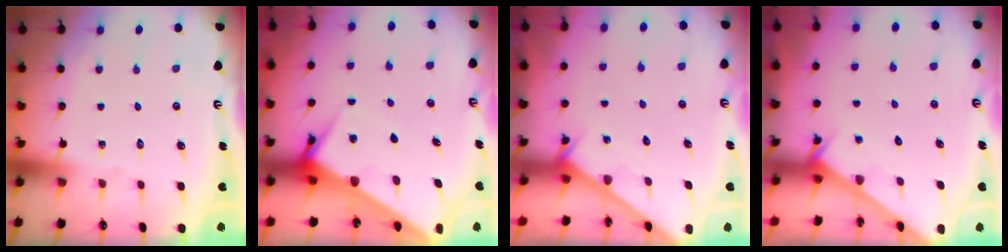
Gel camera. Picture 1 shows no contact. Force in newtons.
{"total": 7.3, "press": 7.3, "slide": 0.7}
{"total": 2.0, "press": 2.0, "slide": 0.1}
{"total": 2.0, "press": 2.0, "slide": 0.1}